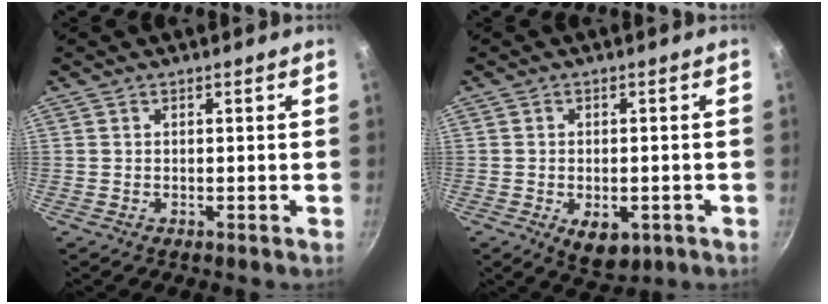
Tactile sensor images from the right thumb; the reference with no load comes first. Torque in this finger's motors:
{"motor_torque": [-0.14, 0.27, 0.09, 0.28, -0.02]}